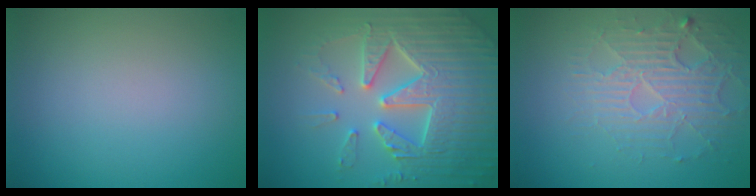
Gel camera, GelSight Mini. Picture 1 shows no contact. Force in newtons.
{"total": 7.7, "press": 7.5, "slide": 1.5}
{"total": 4.0, "press": 3.6, "slide": 1.7}